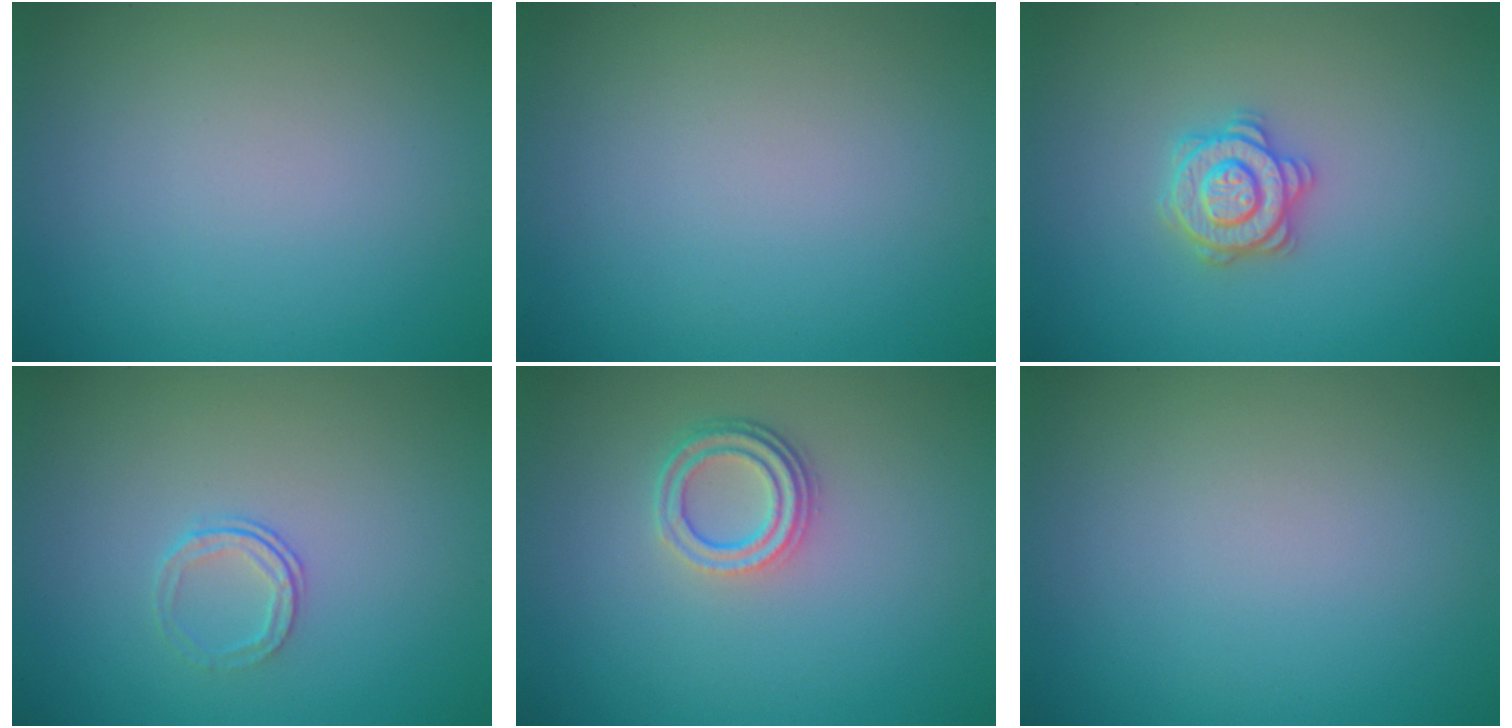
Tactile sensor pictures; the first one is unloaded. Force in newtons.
{"total": 0.0}
{"total": 2.8, "press": 2.8, "slide": 0.4}
{"total": 1.3, "press": 0.9, "slide": 0.9}
{"total": 3.2, "press": 2.3, "slide": 2.2}
{"total": 0.0}